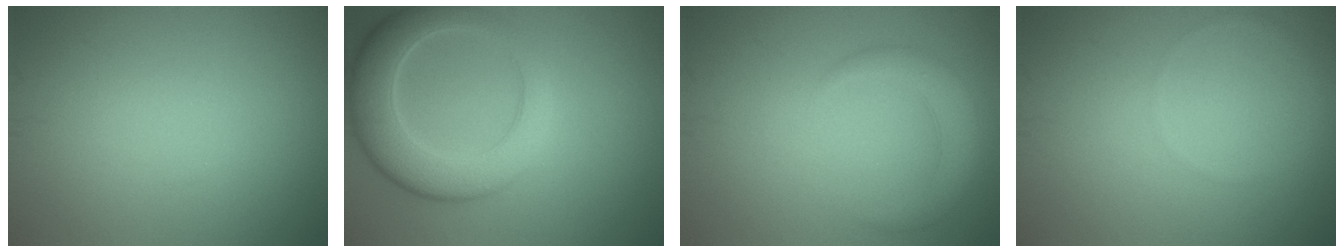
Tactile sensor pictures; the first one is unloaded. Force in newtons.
{"total": 6.8, "press": 6.8, "slide": 0.5}
{"total": 3.0, "press": 3.0, "slide": 0.1}
{"total": 0.6, "press": 0.6, "slide": 0.1}